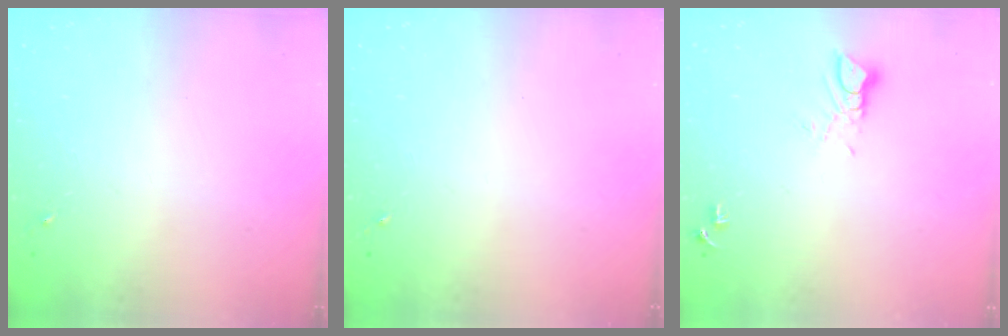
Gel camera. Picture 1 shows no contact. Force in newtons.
{"total": 0.0}
{"total": 3.8, "press": 3.8, "slide": 0.2}